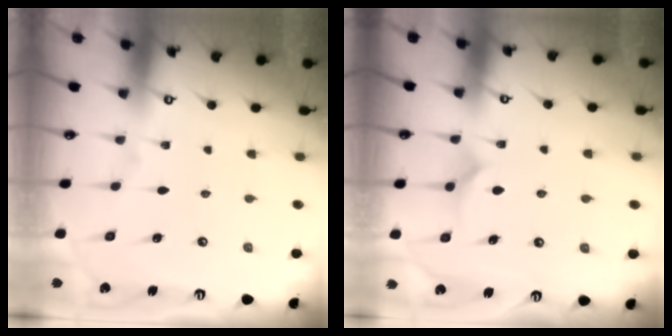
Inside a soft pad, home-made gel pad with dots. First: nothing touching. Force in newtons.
{"total": 7.1, "press": 7.1, "slide": 0.4}